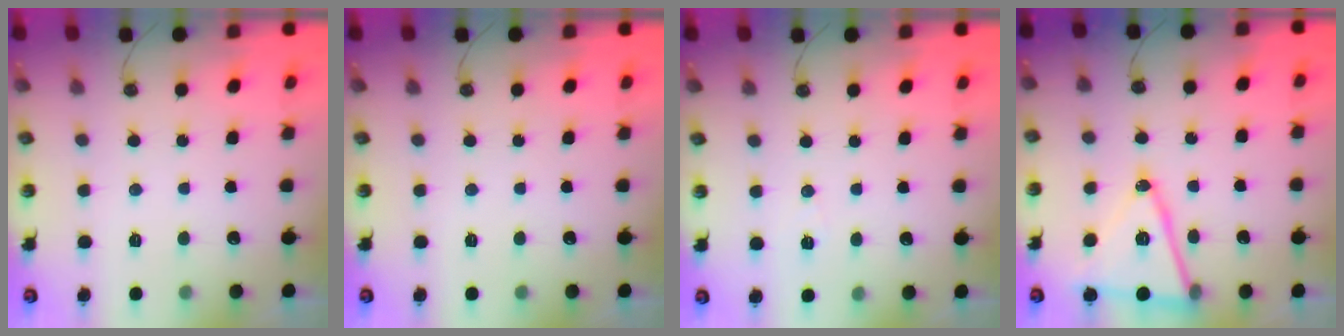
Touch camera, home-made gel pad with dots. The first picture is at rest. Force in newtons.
{"total": 0.0}
{"total": 4.3, "press": 3.3, "slide": 2.8}
{"total": 15.8, "press": 15.4, "slide": 3.6}